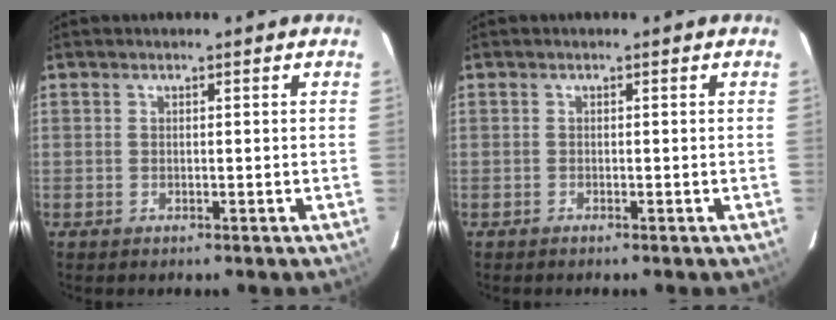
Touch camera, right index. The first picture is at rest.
{"total": 0.0}